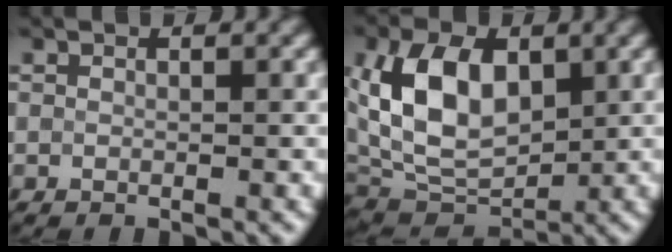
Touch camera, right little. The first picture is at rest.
{"total": 9.8, "force": [1.8, 6.0, 7.6], "torque": [-0.161, 0.010, 0.028]}